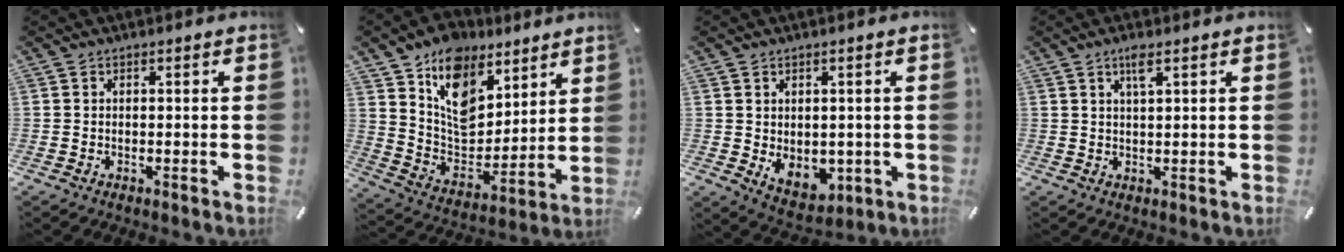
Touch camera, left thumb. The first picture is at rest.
{"total": 13.6, "force": [8.2, 9.7, 4.8], "torque": [-0.082, -0.069, 0.156]}
{"total": 5.7, "force": [0.4, 4.9, 2.7], "torque": [-0.025, -0.006, 0.011]}
{"total": 3.3, "force": [2.0, 0.4, 2.6], "torque": [-0.057, 0.002, 0.033]}